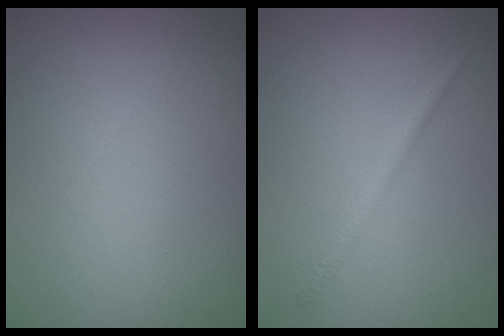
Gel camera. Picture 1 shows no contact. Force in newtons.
{"total": 1.4, "press": 1.4, "slide": 0.1}